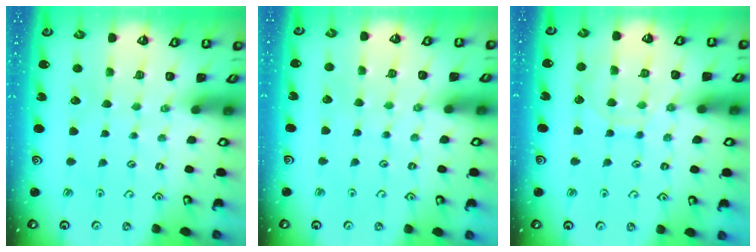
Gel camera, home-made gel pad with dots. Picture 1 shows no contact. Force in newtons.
{"total": 2.8, "press": 2.8, "slide": 0.5}
{"total": 9.0, "press": 9.0, "slide": 0.7}